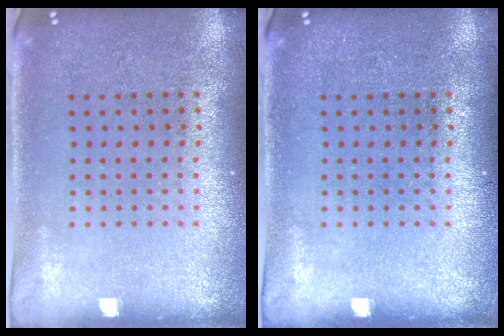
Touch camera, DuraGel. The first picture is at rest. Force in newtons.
{"total": 0.0}